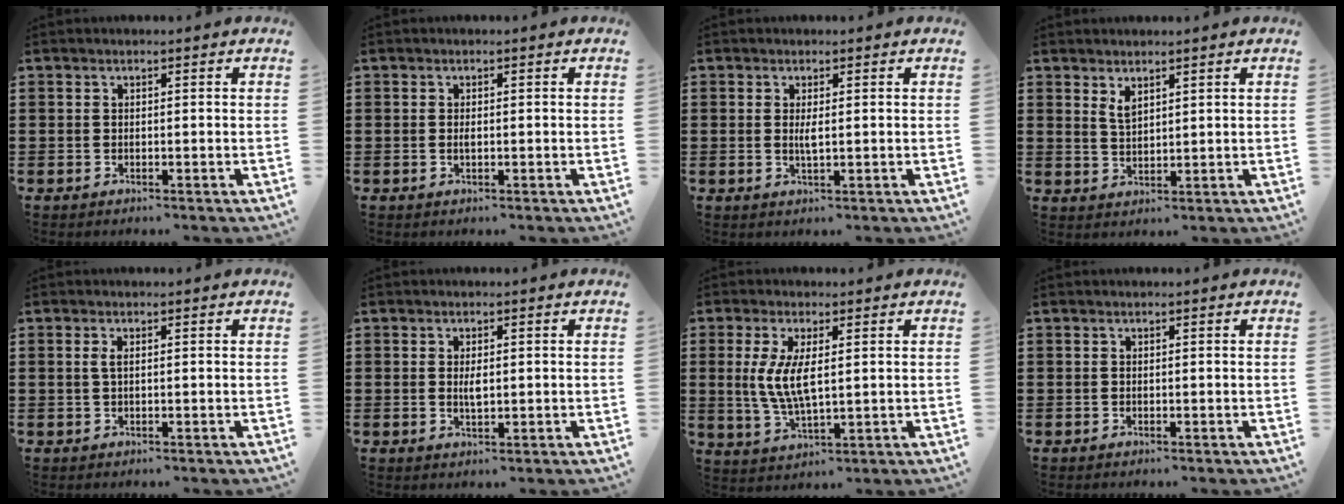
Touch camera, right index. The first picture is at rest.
{"total": 0.9, "force": [-0.1, 0.3, 0.8], "torque": [-0.017, 0.000, -0.002]}
{"total": 2.0, "force": [0.2, 0.4, 2.0], "torque": [-0.037, -0.002, 0.002]}
{"total": 2.3, "force": [1.7, 0.9, 1.3], "torque": [-0.029, 0.003, 0.030]}
{"total": 1.3, "force": [0.2, 0.4, 1.2], "torque": [-0.024, 0.003, 0.003]}
{"total": 2.4, "force": [0.2, 0.9, 2.2], "torque": [-0.043, 0.002, 0.001]}
{"total": 6.3, "force": [0.9, 2.2, 5.9], "torque": [-0.129, 0.001, 0.010]}
{"total": 0.0}